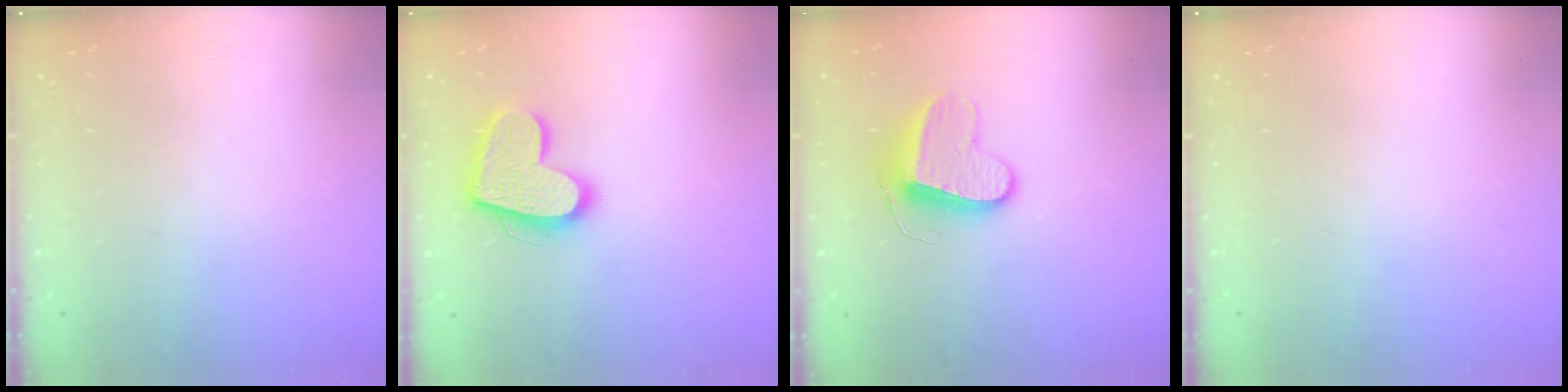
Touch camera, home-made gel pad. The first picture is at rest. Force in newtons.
{"total": 15.8, "press": 15.7, "slide": 1.4}
{"total": 10.0, "press": 10.0, "slide": 0.6}
{"total": 0.0}